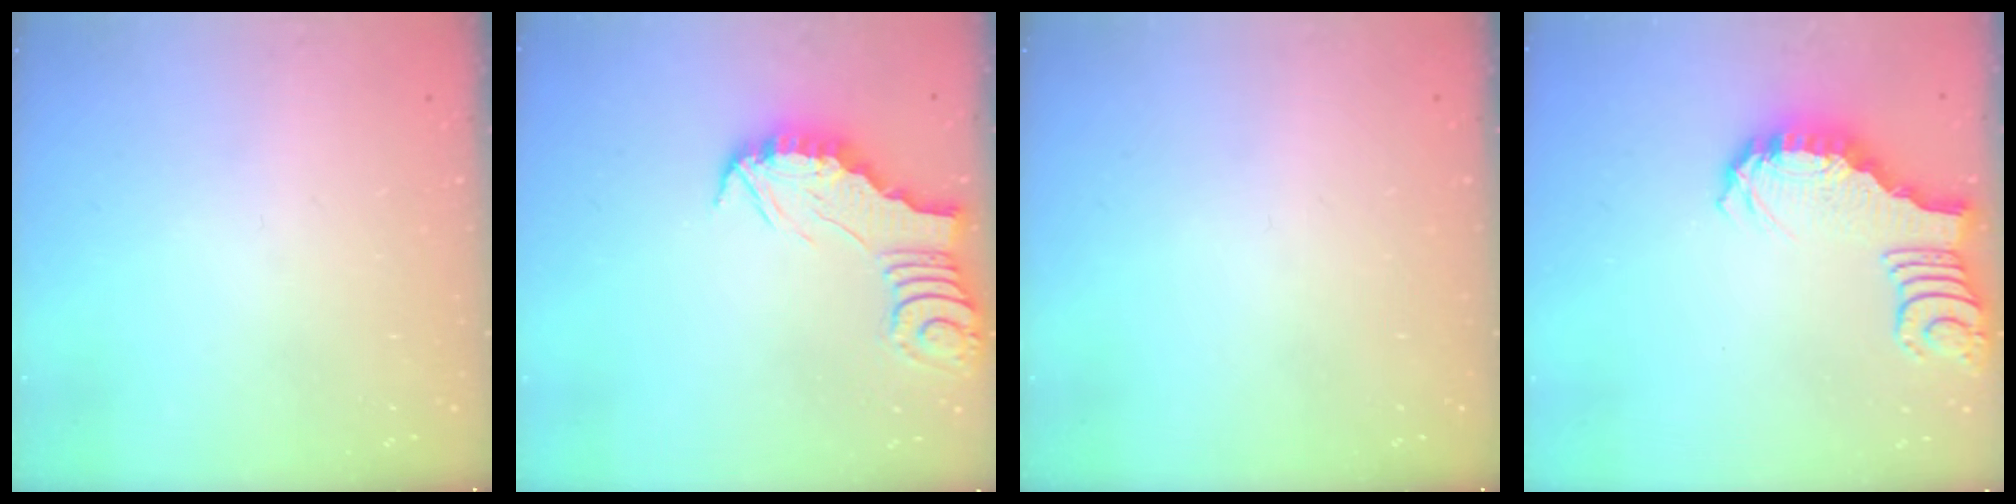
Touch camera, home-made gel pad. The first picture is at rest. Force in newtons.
{"total": 2.5, "press": 2.5, "slide": 0.2}
{"total": 0.0}
{"total": 2.9, "press": 2.8, "slide": 0.5}